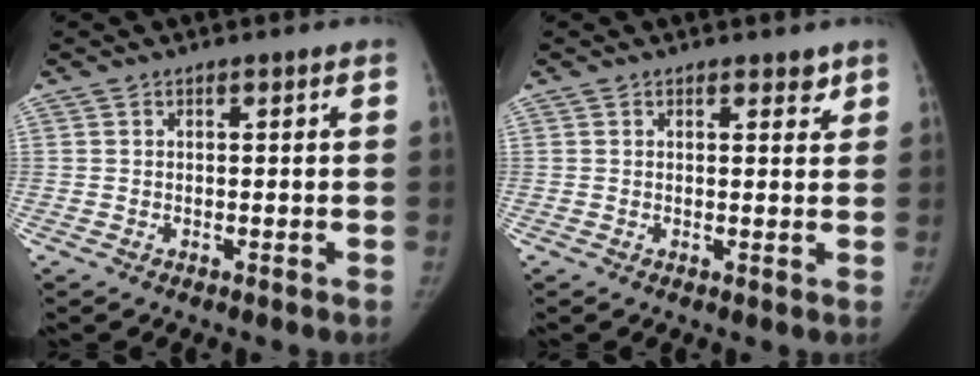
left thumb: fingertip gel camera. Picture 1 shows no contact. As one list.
[{"total": 1.7, "force": [1.3, 0.9, 0.7], "torque": [0.008, -0.007, 0.014]}]